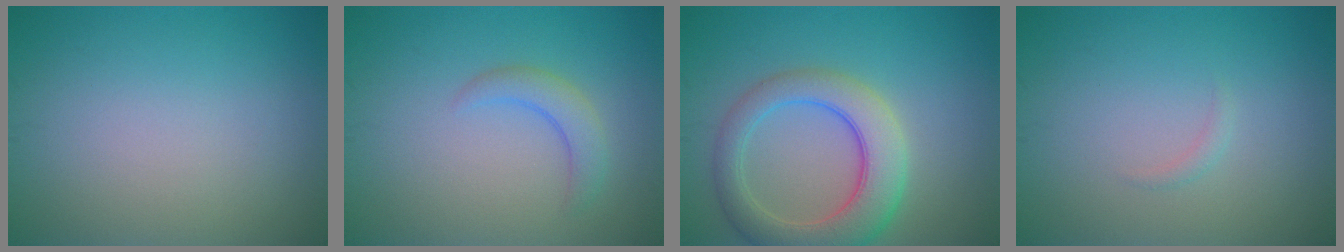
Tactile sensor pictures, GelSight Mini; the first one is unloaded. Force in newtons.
{"total": 2.3, "press": 2.3, "slide": 0.4}
{"total": 6.5, "press": 6.5, "slide": 0.5}
{"total": 0.6, "press": 0.6, "slide": 0.1}